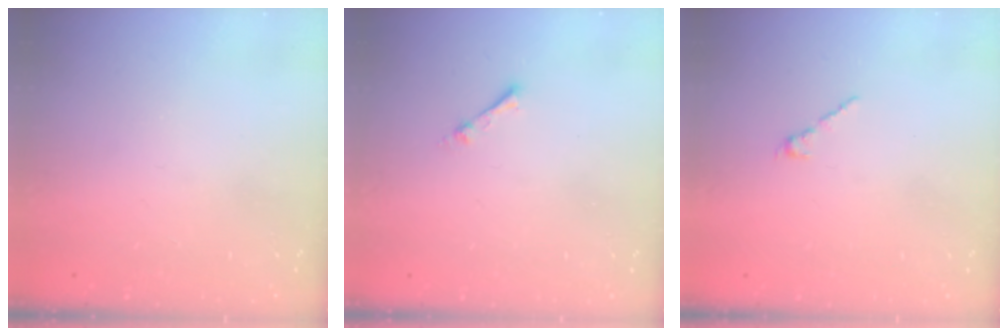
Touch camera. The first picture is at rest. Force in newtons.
{"total": 1.9, "press": 1.9, "slide": 0.3}
{"total": 2.1, "press": 2.0, "slide": 0.7}